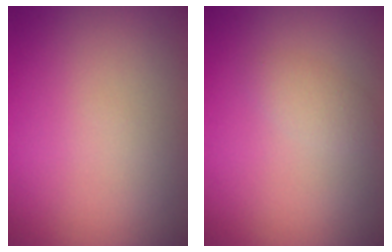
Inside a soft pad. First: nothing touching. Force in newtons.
{"total": 1.4, "press": 1.4, "slide": 0.1}